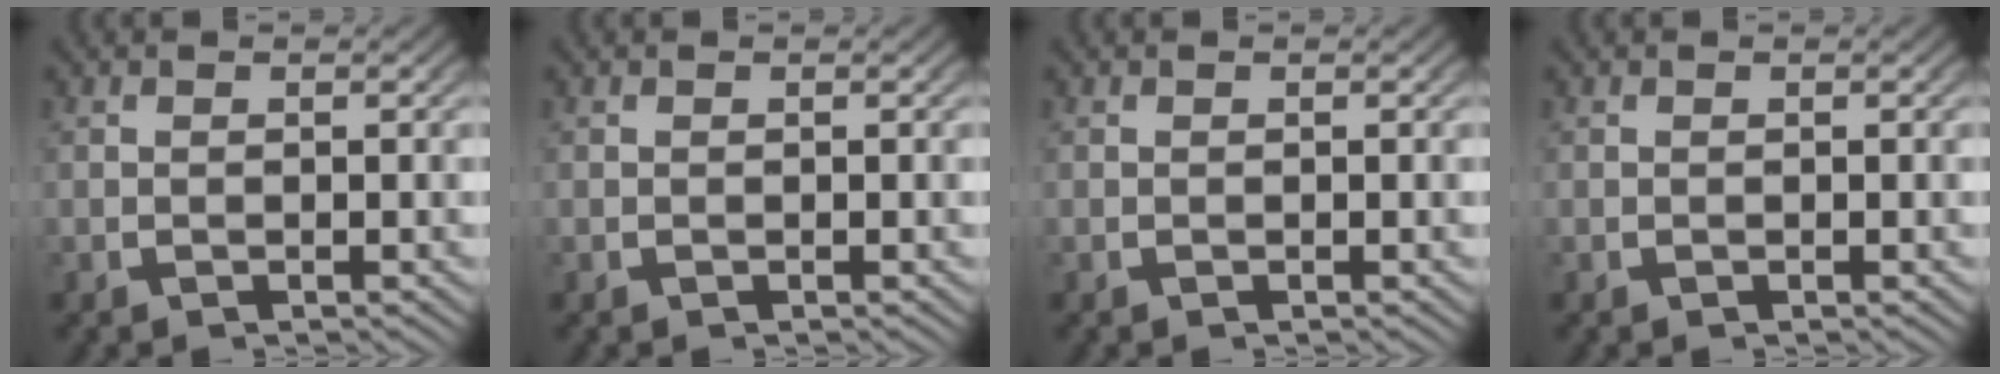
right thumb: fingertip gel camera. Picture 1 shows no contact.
{"total": 0.0}
{"total": 0.0}
{"total": 0.0}